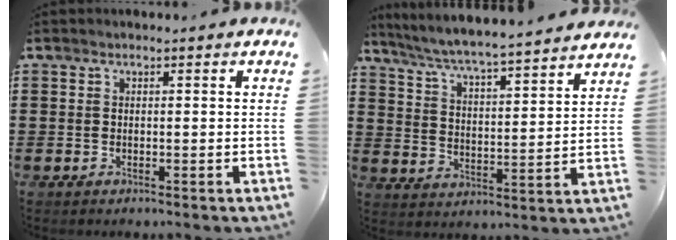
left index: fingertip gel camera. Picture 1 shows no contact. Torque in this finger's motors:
{"motor_torque": [0.29, 0.44, -0.05, 0.16]}